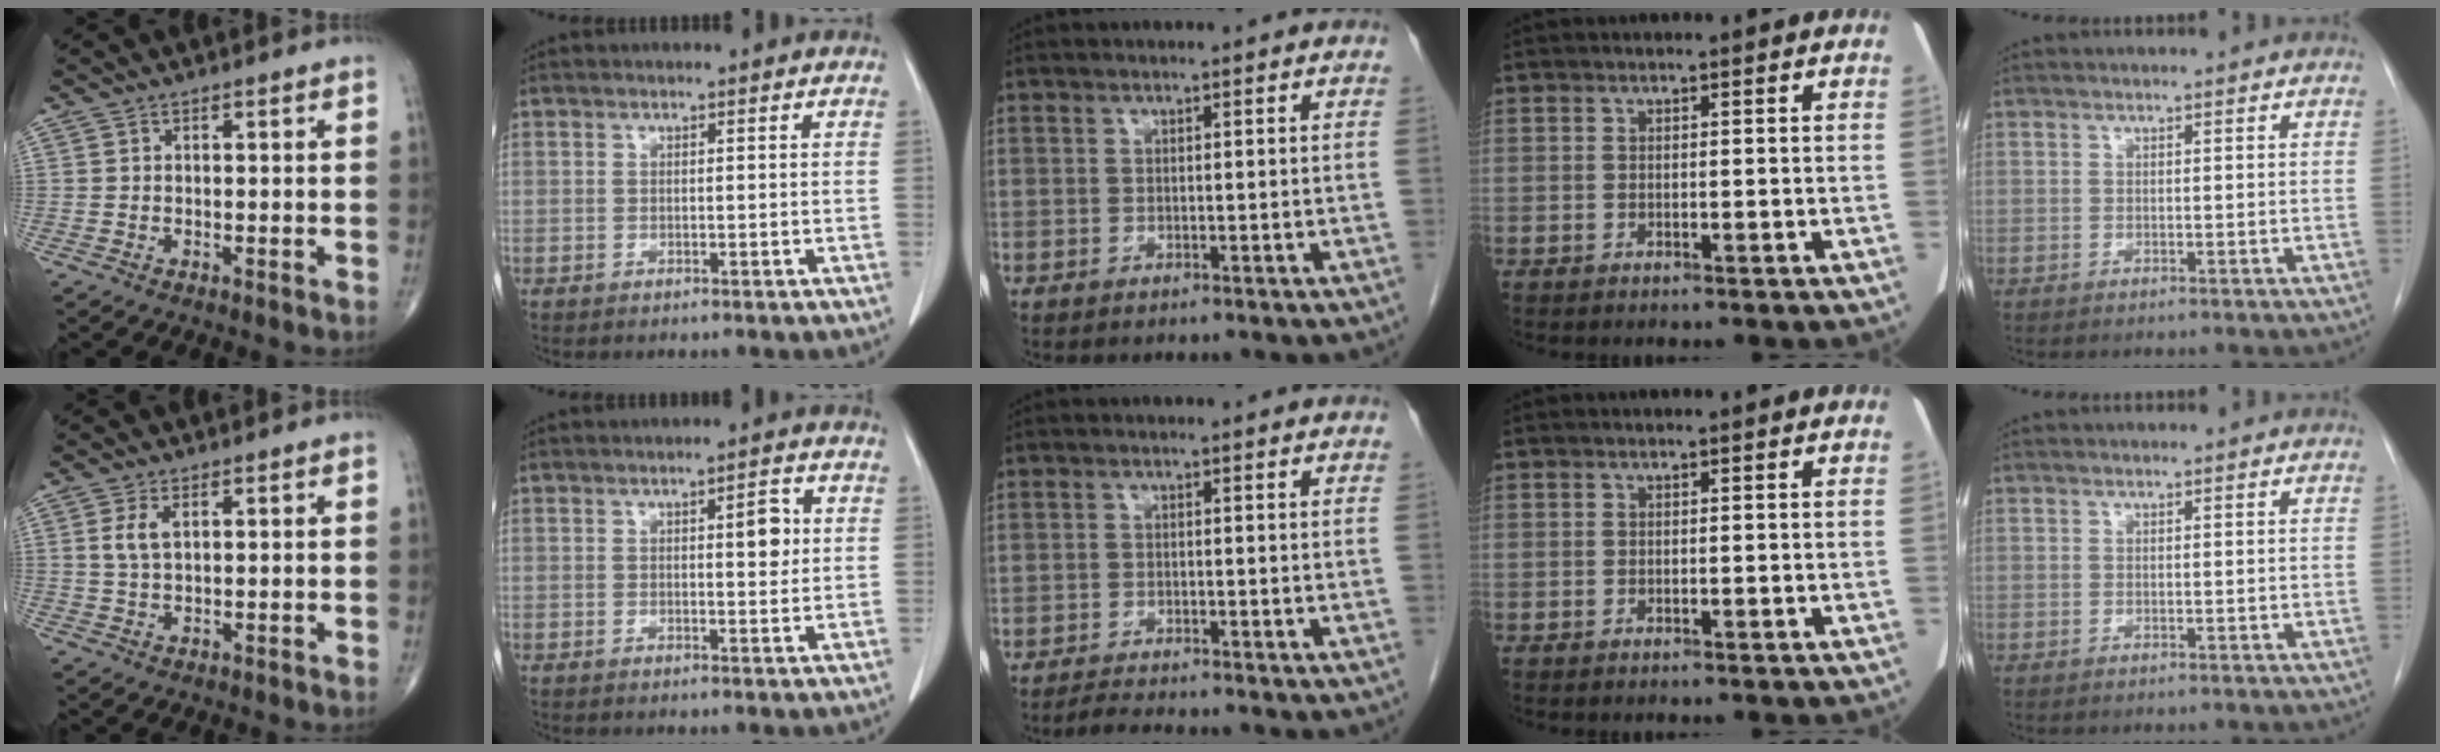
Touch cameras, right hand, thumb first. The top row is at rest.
{"thumb": {"total": 3.4, "force": [1.1, 1.6, 2.8], "torque": [-0.061, 0.000, 0.024]}, "index": {"total": 3.5, "force": [0.8, 1.1, 3.2], "torque": [-0.044, 0.001, 0.009]}, "middle": {"total": 3.0, "force": [-2.8, -0.2, 1.0], "torque": [-0.024, -0.013, -0.047]}}